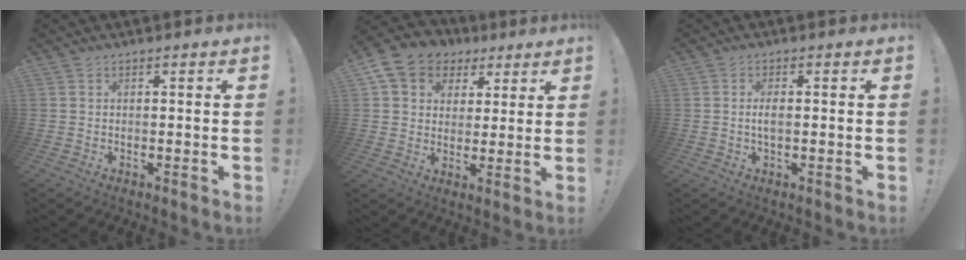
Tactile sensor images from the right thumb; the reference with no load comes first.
{"total": 11.0, "force": [4.9, 9.0, 4.0], "torque": [-0.064, -0.024, 0.100]}
{"total": 2.6, "force": [-0.1, 0.8, 2.5], "torque": [-0.050, -0.002, -0.006]}